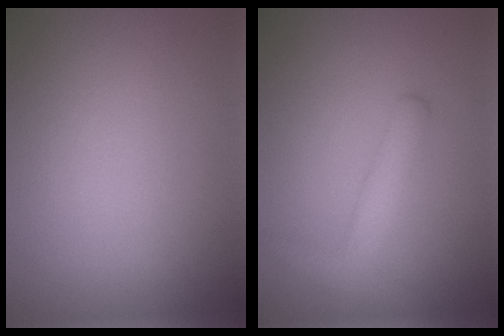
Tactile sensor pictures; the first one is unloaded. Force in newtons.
{"total": 2.9, "press": 2.9, "slide": 0.2}